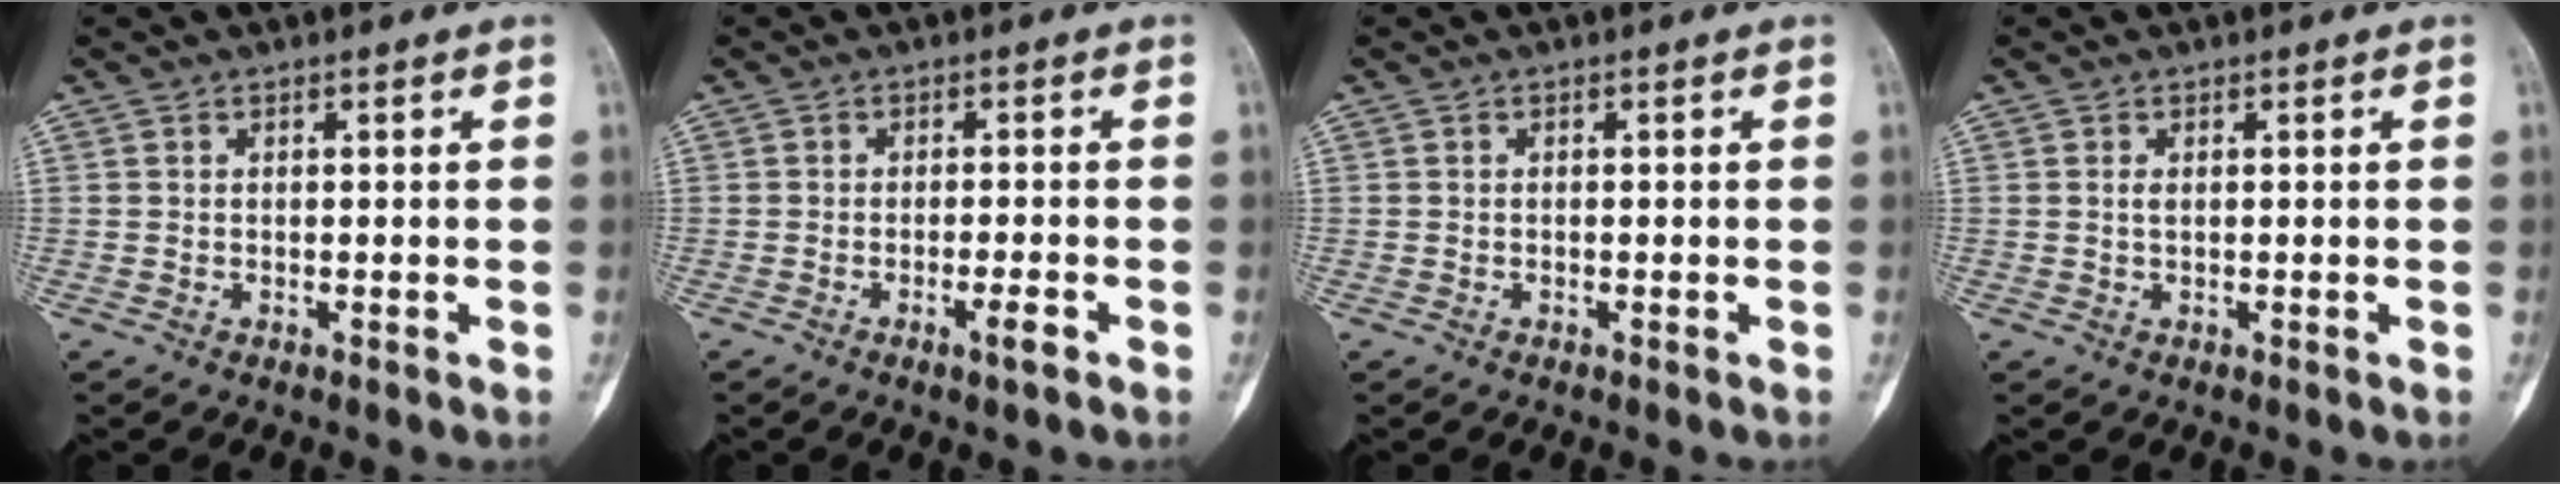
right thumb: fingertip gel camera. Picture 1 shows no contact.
{"total": 2.8, "force": [-1.5, 0.3, 2.3], "torque": [-0.039, 0.004, -0.026]}
{"total": 0.0}
{"total": 0.8, "force": [0.1, 0.3, 0.7], "torque": [-0.017, -0.001, 0.003]}